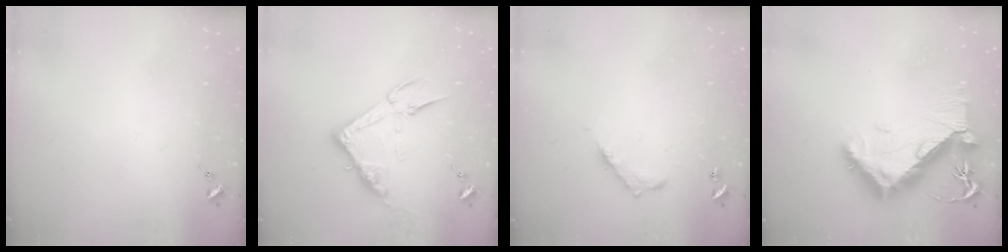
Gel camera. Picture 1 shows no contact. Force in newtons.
{"total": 13.3, "press": 13.3, "slide": 1.0}
{"total": 7.1, "press": 7.1, "slide": 0.5}
{"total": 12.1, "press": 12.0, "slide": 1.7}